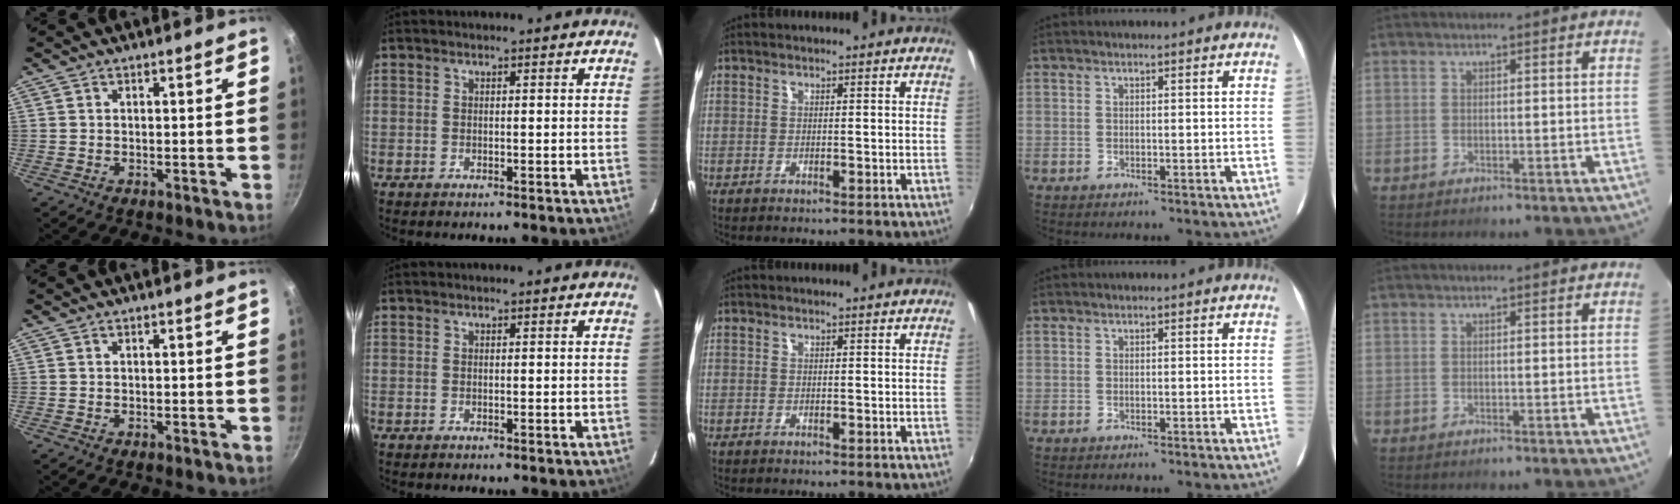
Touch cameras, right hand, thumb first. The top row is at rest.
{}